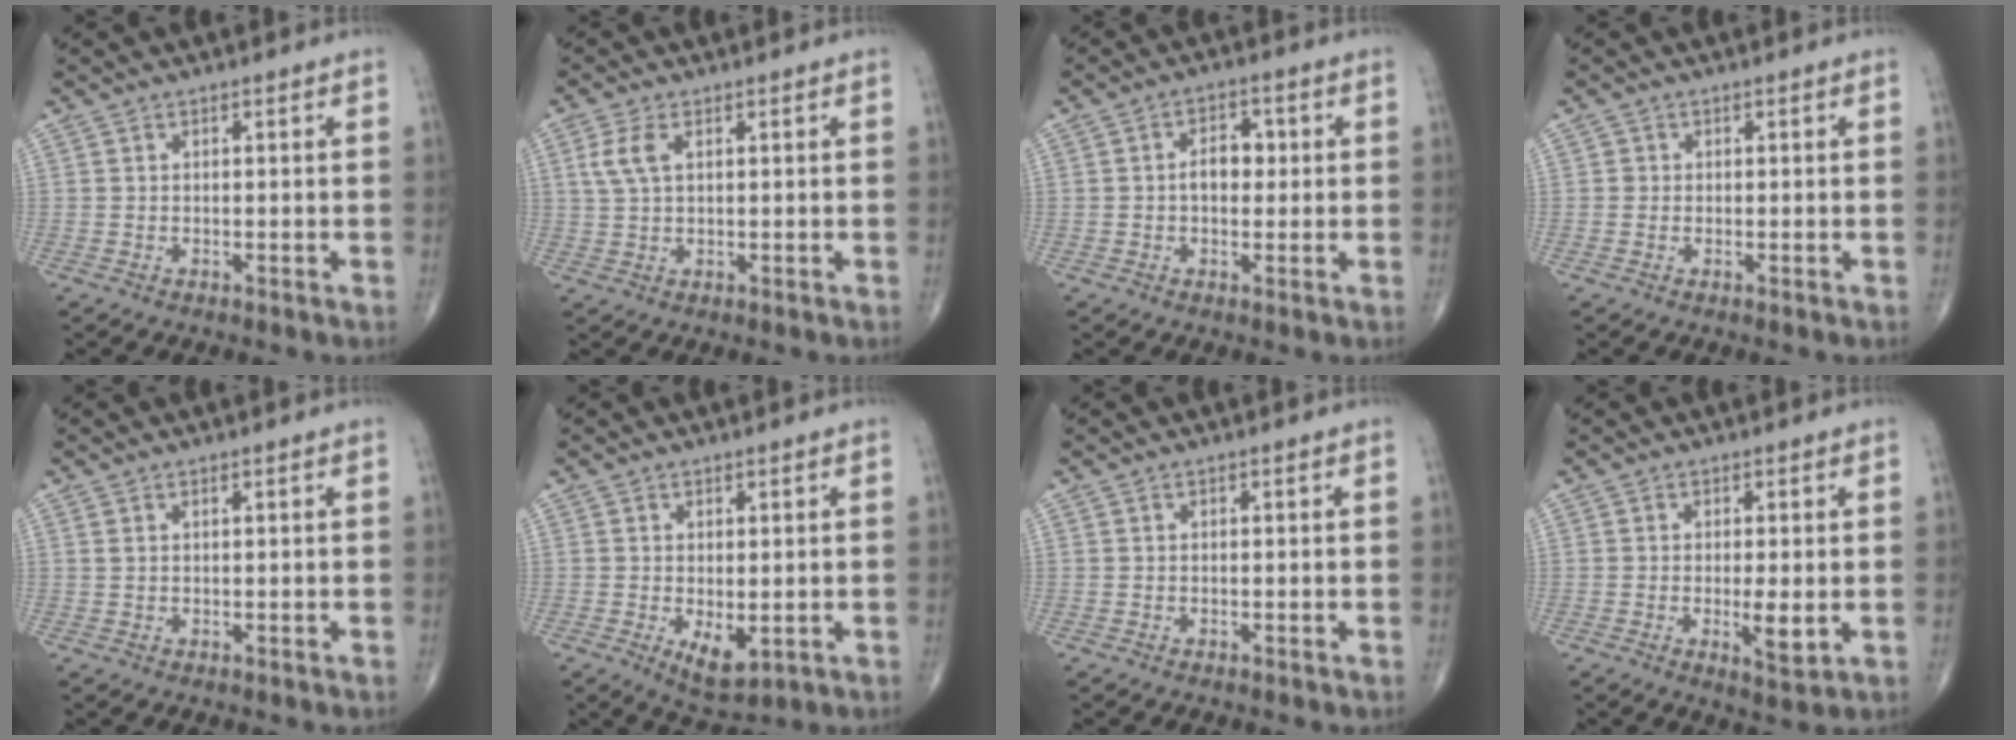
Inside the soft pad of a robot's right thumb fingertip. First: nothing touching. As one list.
[{"total": 4.3, "force": [1.4, 2.2, 3.5], "torque": [-0.086, 0.009, 0.031]}, {"total": 4.8, "force": [0.2, 3.2, 3.6], "torque": [-0.044, 0.012, -0.003]}, {"total": 0.7, "force": [0.0, 0.7, 0.1], "torque": [0.005, 0.004, -0.001]}, {"total": 0.8, "force": [0.5, 0.2, 0.5], "torque": [-0.013, 0.007, 0.014]}, {"total": 5.2, "force": [-0.9, 2.6, 4.4], "torque": [-0.060, -0.014, -0.003]}, {"total": 0.0}, {"total": 4.5, "force": [-0.5, 1.2, 4.3], "torque": [-0.072, -0.014, -0.008]}]